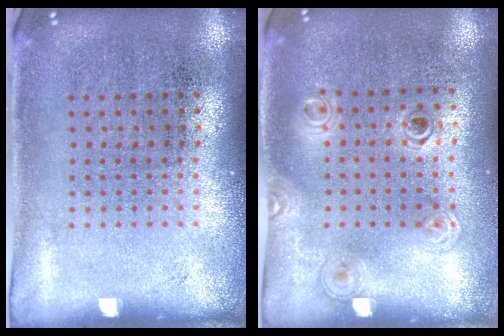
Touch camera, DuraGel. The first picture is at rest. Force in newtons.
{"total": 1.2, "press": 1.1, "slide": 0.5}